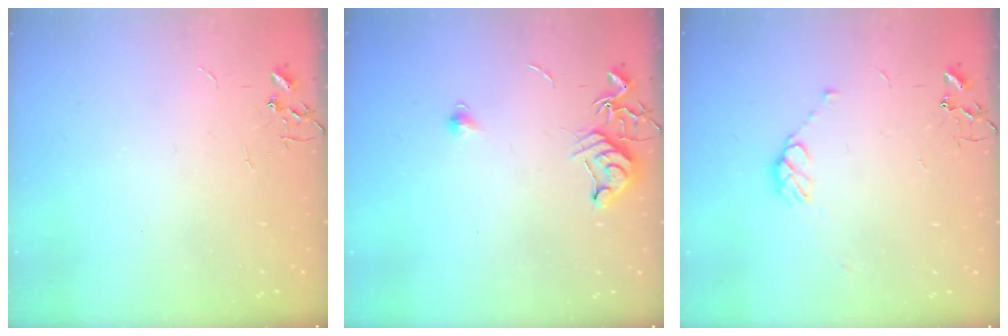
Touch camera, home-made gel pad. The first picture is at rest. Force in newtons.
{"total": 7.8, "press": 7.7, "slide": 0.8}
{"total": 7.5, "press": 7.4, "slide": 1.0}